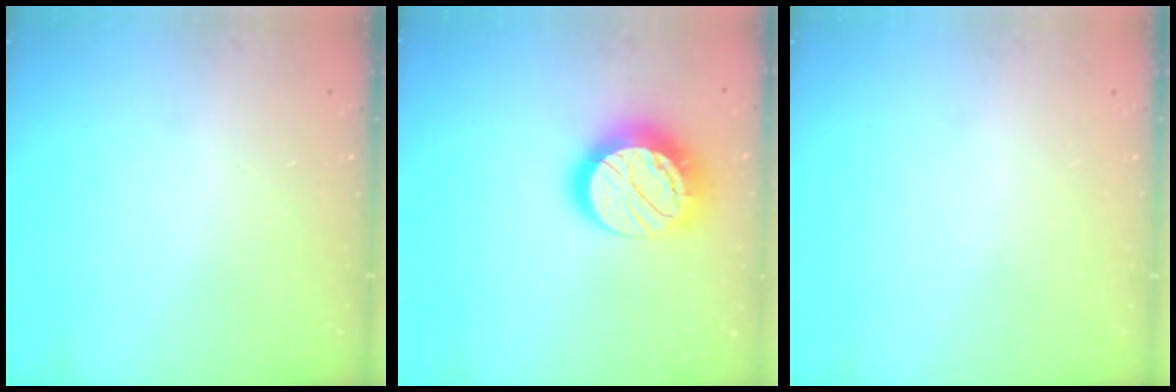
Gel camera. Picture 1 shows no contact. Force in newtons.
{"total": 16.9, "press": 16.9, "slide": 0.9}
{"total": 0.0}